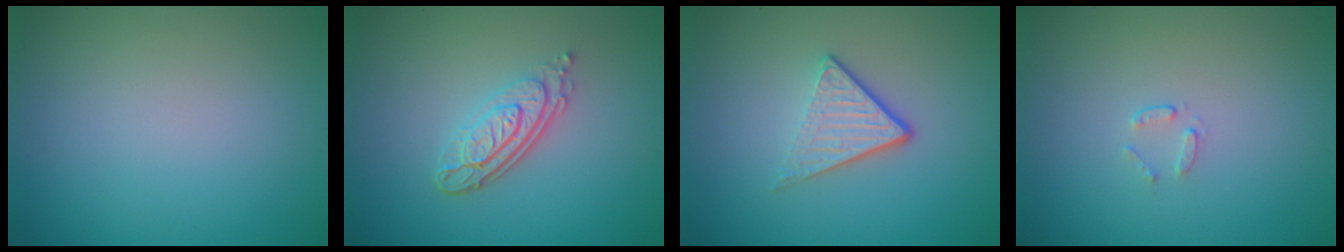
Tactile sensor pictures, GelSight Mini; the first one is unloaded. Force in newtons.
{"total": 4.4, "press": 3.1, "slide": 3.1}
{"total": 3.6, "press": 2.5, "slide": 2.7}
{"total": 0.7, "press": 0.4, "slide": 0.6}